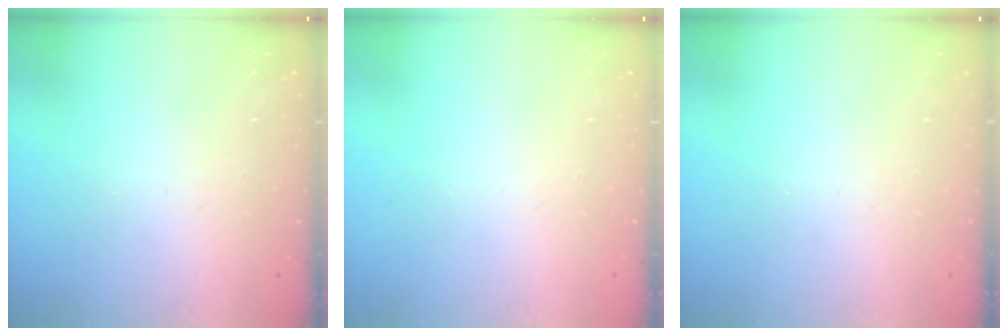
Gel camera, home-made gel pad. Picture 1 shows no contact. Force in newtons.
{"total": 0.0}
{"total": 0.0}